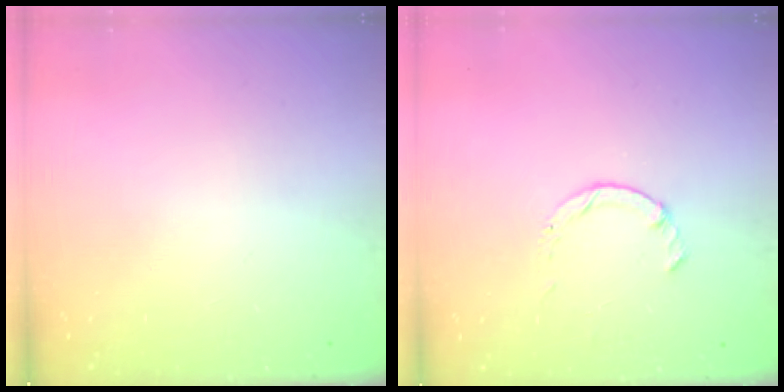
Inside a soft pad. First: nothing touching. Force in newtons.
{"total": 1.0, "press": 1.0, "slide": 0.3}